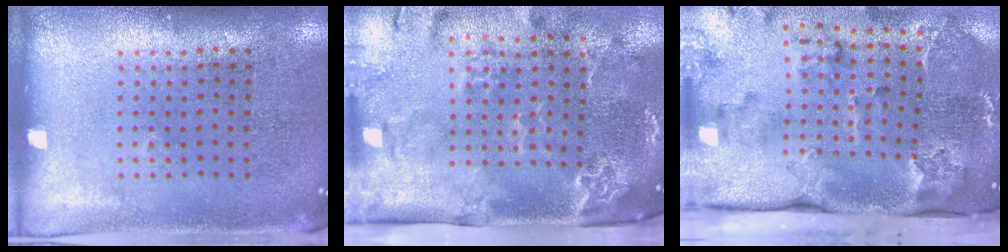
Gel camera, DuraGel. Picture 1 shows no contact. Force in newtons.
{"total": 3.2, "press": 2.4, "slide": 2.2}
{"total": 3.6, "press": 2.6, "slide": 2.5}